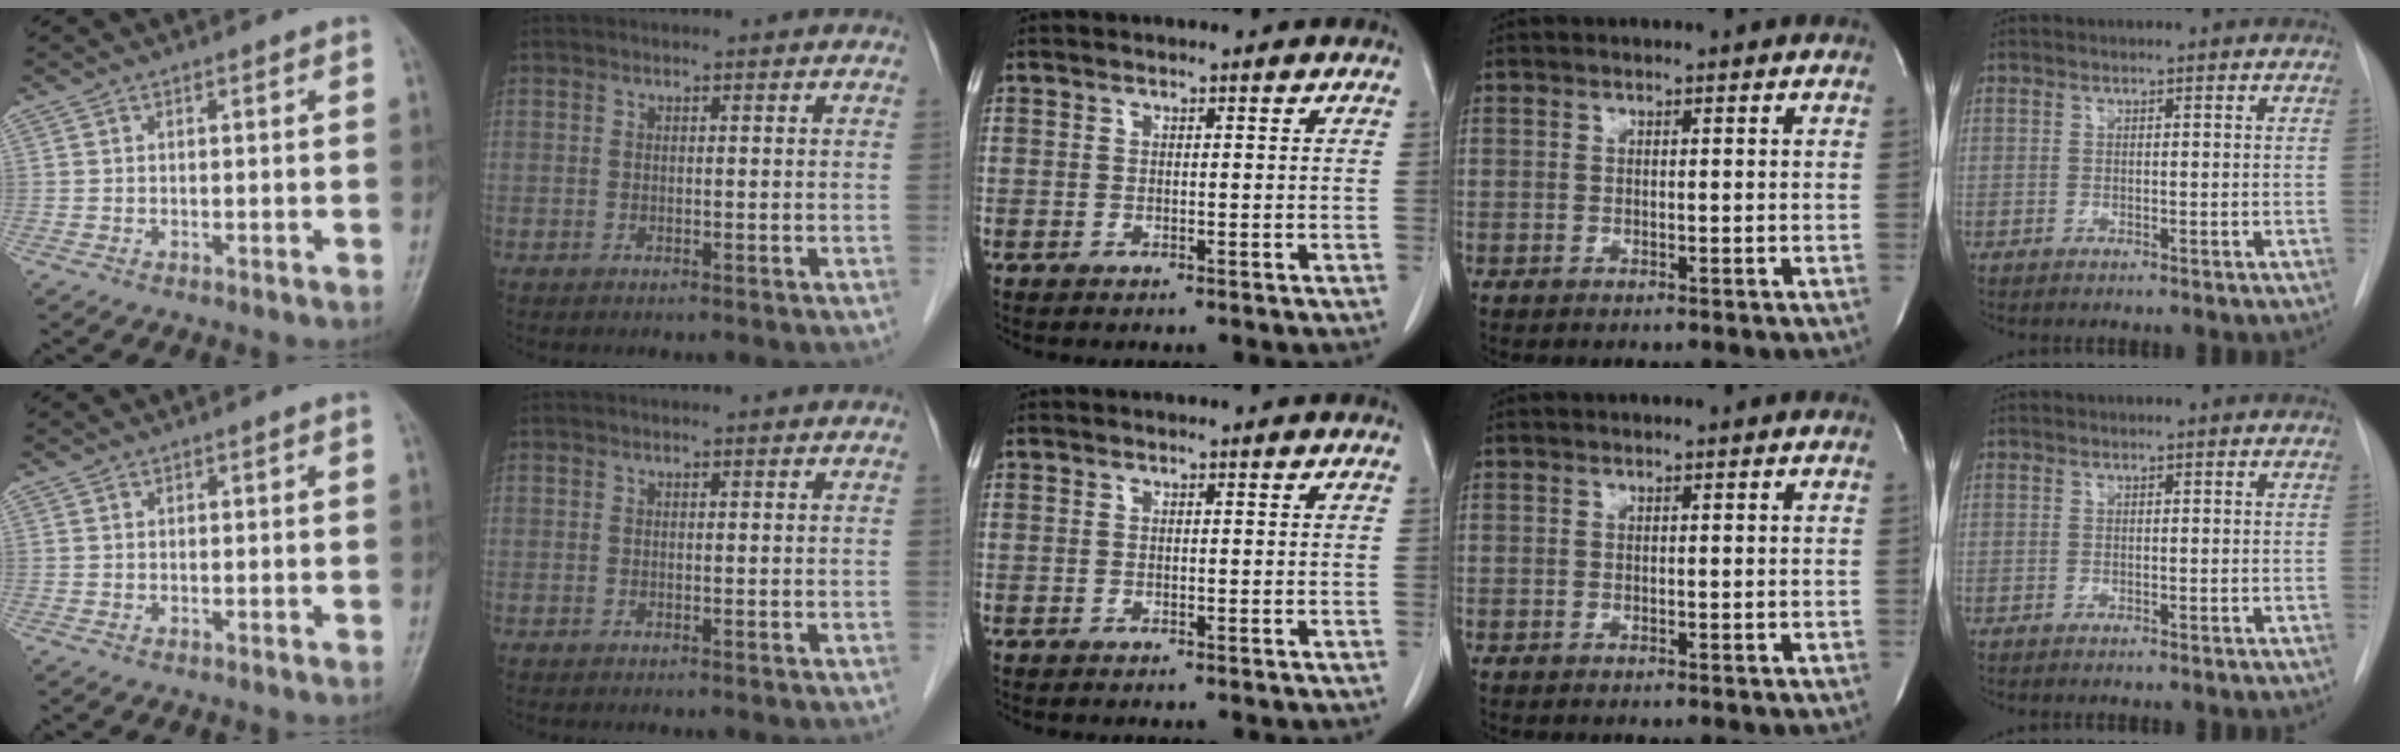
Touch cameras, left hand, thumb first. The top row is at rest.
{}